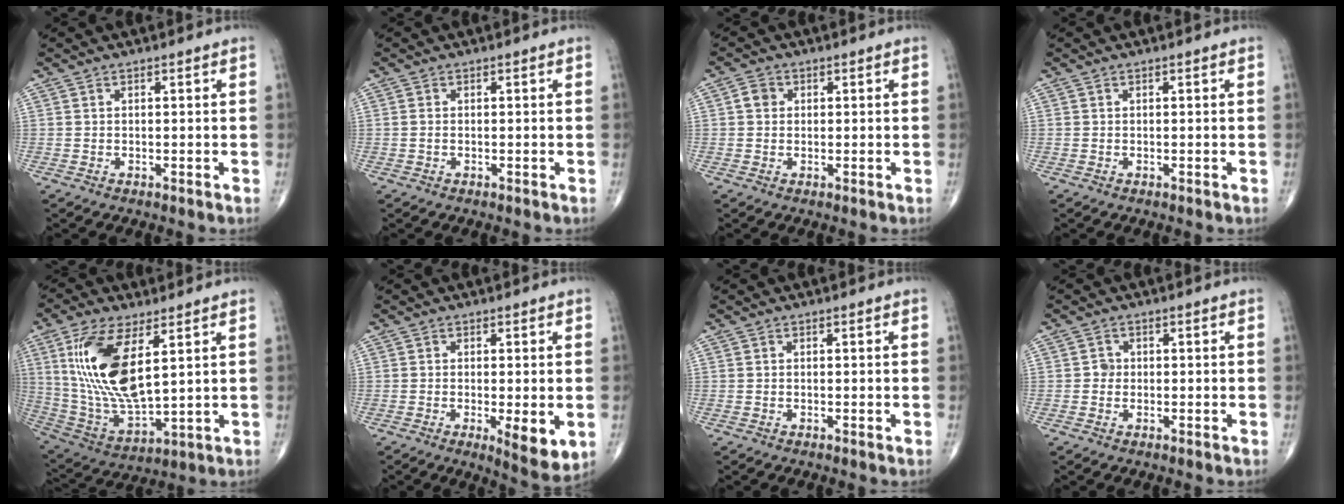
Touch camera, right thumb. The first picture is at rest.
{"total": 0.6, "force": [-0.1, 0.4, 0.5], "torque": [-0.012, -0.001, -0.001]}
{"total": 2.3, "force": [0.3, 2.1, 1.0], "torque": [-0.010, 0.005, 0.002]}
{"total": 0.0}
{"total": 18.5, "force": [5.5, 7.7, 15.9], "torque": [-0.324, -0.027, 0.116]}
{"total": 6.9, "force": [-1.6, 2.0, 6.4], "torque": [-0.094, -0.020, -0.021]}
{"total": 0.0}
{"total": 1.4, "force": [-0.1, 1.3, 0.5], "torque": [0.001, 0.005, -0.006]}